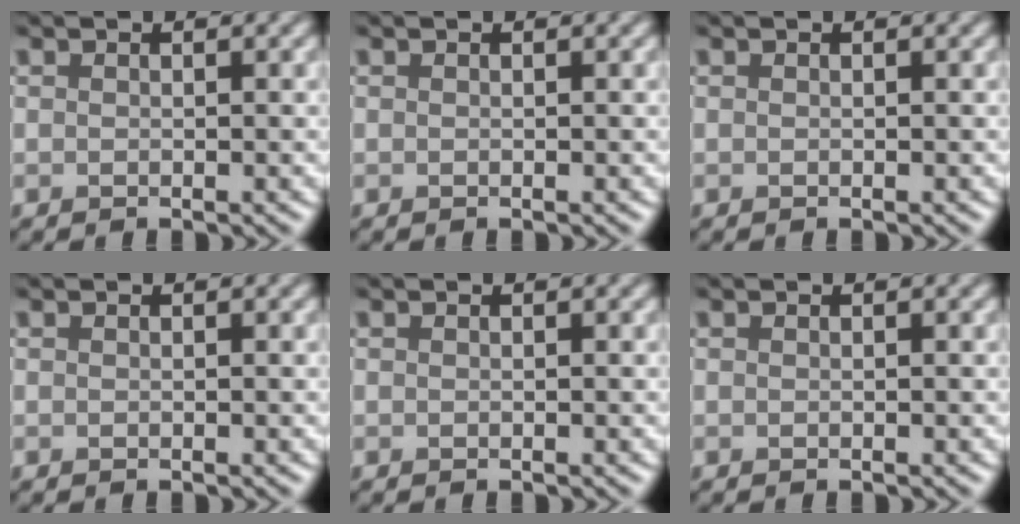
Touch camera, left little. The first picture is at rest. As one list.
[{"total": 0.0}, {"total": 0.0}, {"total": 0.0}, {"total": 0.0}, {"total": 0.0}]